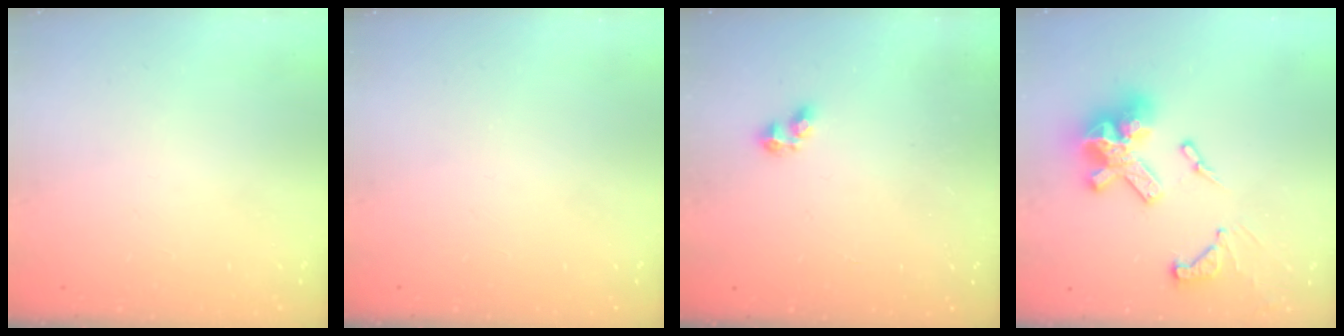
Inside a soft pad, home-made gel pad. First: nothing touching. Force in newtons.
{"total": 0.0}
{"total": 2.8, "press": 2.7, "slide": 0.5}
{"total": 18.8, "press": 18.8, "slide": 1.6}